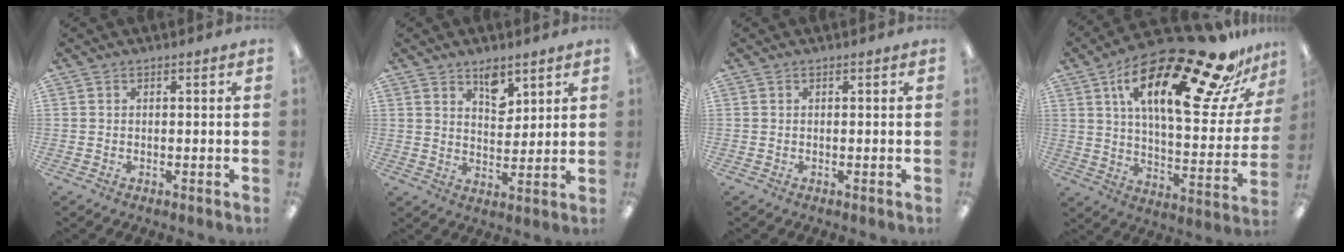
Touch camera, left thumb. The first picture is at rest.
{"total": 6.3, "force": [4.6, 3.2, 2.8], "torque": [-0.020, -0.027, 0.076]}
{"total": 0.0}
{"total": 29.2, "force": [17.6, 9.0, 21.5], "torque": [-0.327, -0.105, 0.276]}